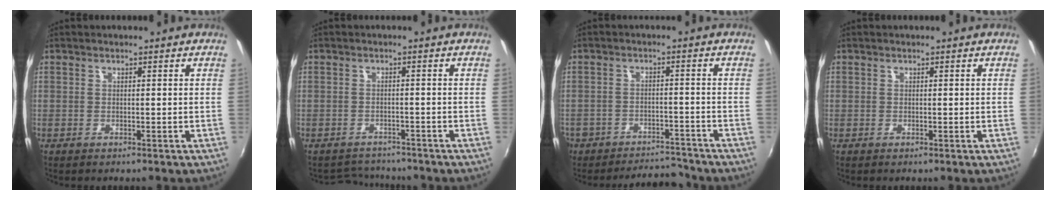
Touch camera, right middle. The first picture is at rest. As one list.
[{"total": 4.7, "force": [-4.5, 1.4, 0.0], "torque": [-0.015, 0.005, -0.071]}, {"total": 9.5, "force": [-8.3, 4.3, 1.8], "torque": [-0.063, 0.009, -0.115]}, {"total": 0.5, "force": [0.2, -0.3, 0.4], "torque": [-0.008, 0.002, 0.004]}]